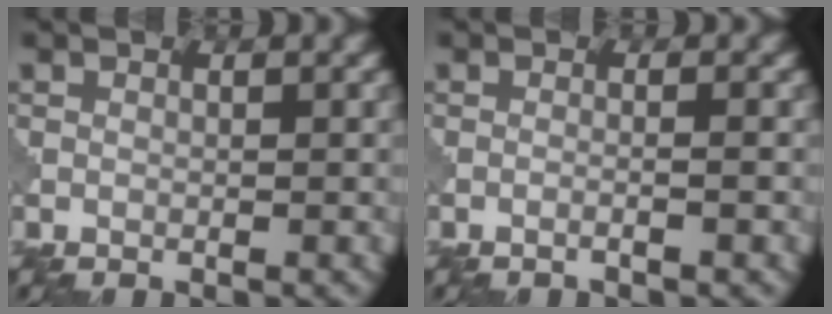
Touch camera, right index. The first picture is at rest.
{"total": 1.3, "force": [-0.5, 0.4, 1.1], "torque": [0.006, 0.002, -0.027]}